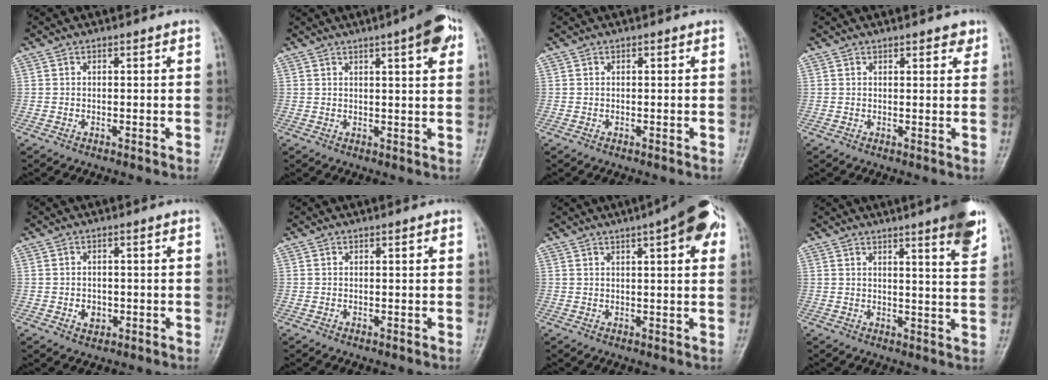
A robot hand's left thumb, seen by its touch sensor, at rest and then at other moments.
{"total": 7.3, "force": [3.6, 1.4, 6.1], "torque": [-0.073, -0.005, 0.044]}
{"total": 0.0}
{"total": 2.7, "force": [1.8, 1.0, 1.6], "torque": [-0.007, -0.008, 0.020]}
{"total": 2.8, "force": [-0.7, 2.2, 1.5], "torque": [-0.013, 0.004, -0.007]}
{"total": 0.6, "force": [0.2, 0.1, 0.5], "torque": [-0.007, 0.000, 0.002]}
{"total": 10.5, "force": [4.9, 2.7, 8.9], "torque": [-0.100, 0.003, 0.058]}
{"total": 8.6, "force": [5.3, 0.7, 6.8], "torque": [-0.079, -0.029, 0.065]}